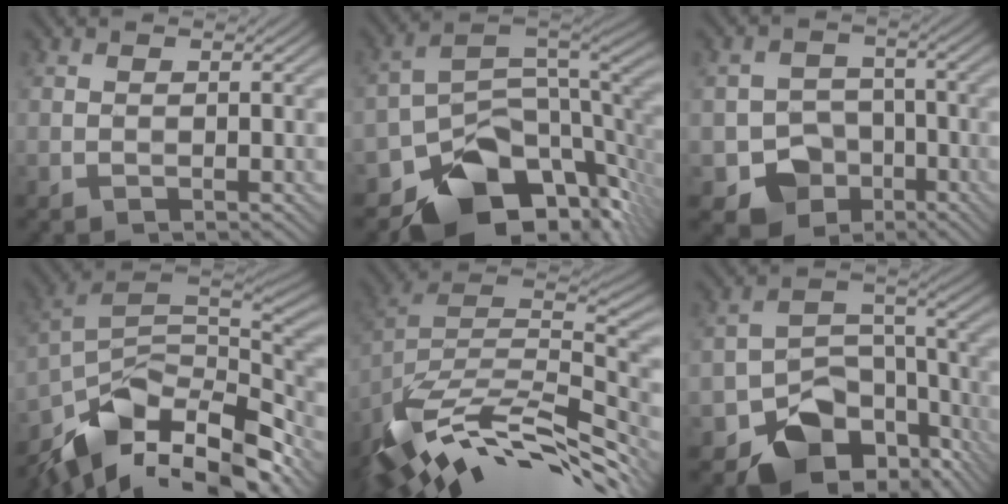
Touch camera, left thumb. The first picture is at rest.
{"total": 12.2, "force": [-7.2, 6.9, 6.9], "torque": [-0.102, -0.015, -0.118]}
{"total": 6.3, "force": [-3.1, 5.2, 2.0], "torque": [-0.031, -0.008, -0.057]}
{"total": 14.4, "force": [-8.8, 7.4, 8.7], "torque": [-0.195, -0.001, -0.151]}
{"total": 14.9, "force": [-9.8, 5.8, 9.6], "torque": [-0.212, 0.012, -0.165]}
{"total": 12.0, "force": [-7.5, 7.6, 5.6], "torque": [-0.084, -0.018, -0.120]}